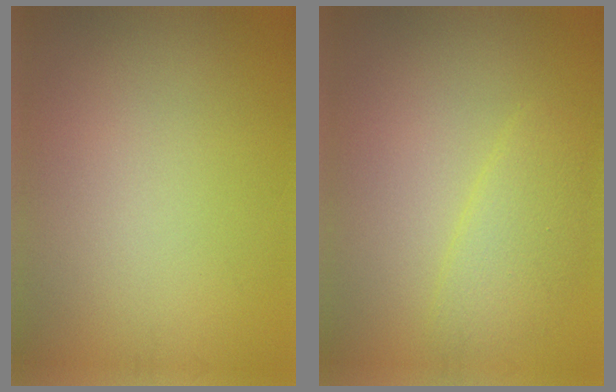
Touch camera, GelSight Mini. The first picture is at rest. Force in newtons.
{"total": 2.7, "press": 2.7, "slide": 0.1}